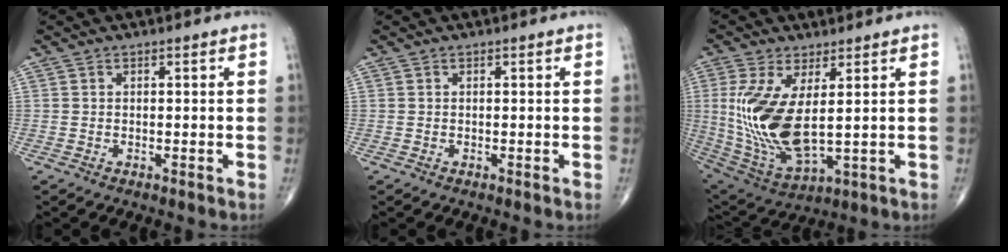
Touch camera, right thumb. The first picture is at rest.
{"total": 0.0}
{"total": 15.5, "force": [1.9, 6.4, 14.0], "torque": [-0.299, -0.027, 0.056]}